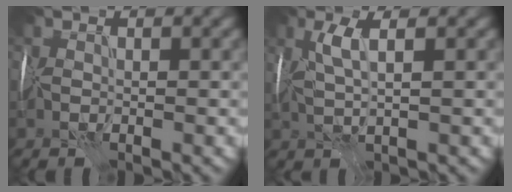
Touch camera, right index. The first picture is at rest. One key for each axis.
{"total": 2.8, "fx": 1.1, "fy": 0.4, "fz": 2.5, "tx": -0.057, "ty": 0.011, "tz": 0.023}